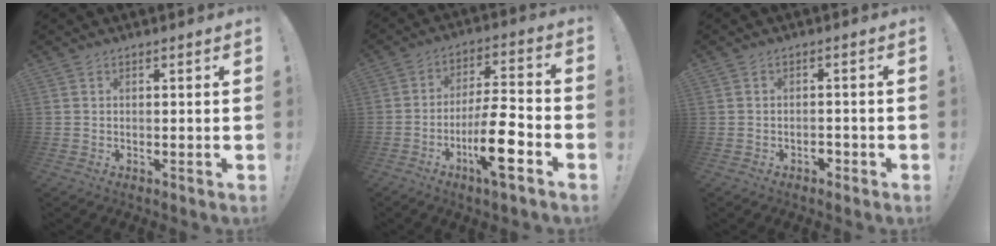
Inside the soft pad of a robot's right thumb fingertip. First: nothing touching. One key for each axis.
{"total": 16.0, "fx": -6.2, "fy": 4.5, "fz": 14.1, "tx": -0.236, "ty": 0.026, "tz": -0.101}
{"total": 1.8, "fx": -1.3, "fy": 1.0, "fz": 0.8, "tx": -0.015, "ty": -0.002, "tz": -0.023}